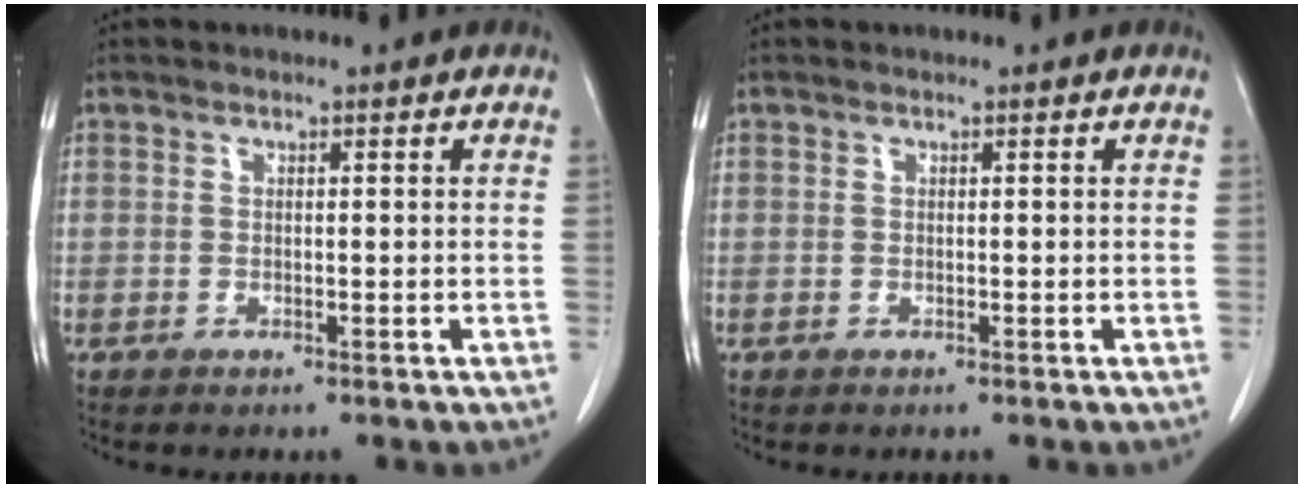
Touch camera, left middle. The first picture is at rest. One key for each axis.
{"total": 0.0}